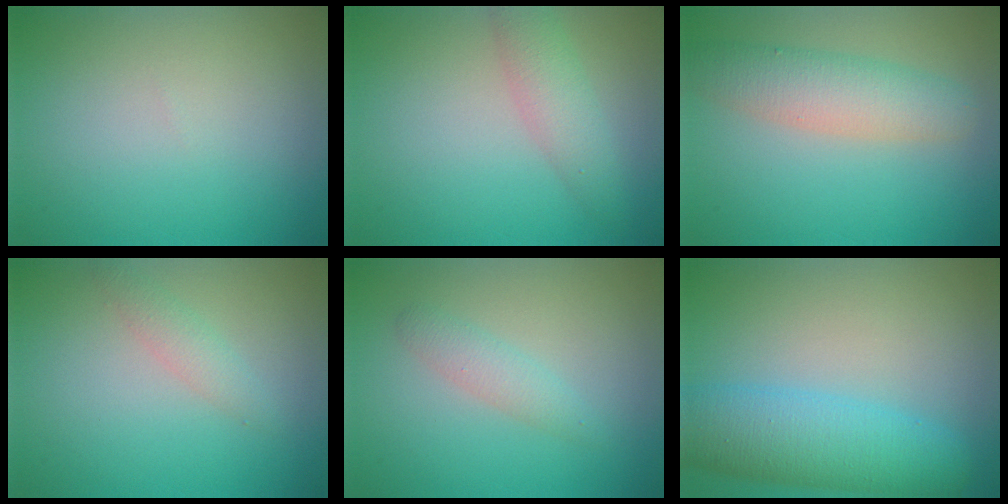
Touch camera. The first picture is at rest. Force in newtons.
{"total": 2.8, "press": 2.8, "slide": 0.2}
{"total": 4.5, "press": 4.5, "slide": 0.2}
{"total": 1.5, "press": 1.5, "slide": 0.0}
{"total": 1.8, "press": 1.8, "slide": 0.0}
{"total": 6.9, "press": 6.9, "slide": 0.2}